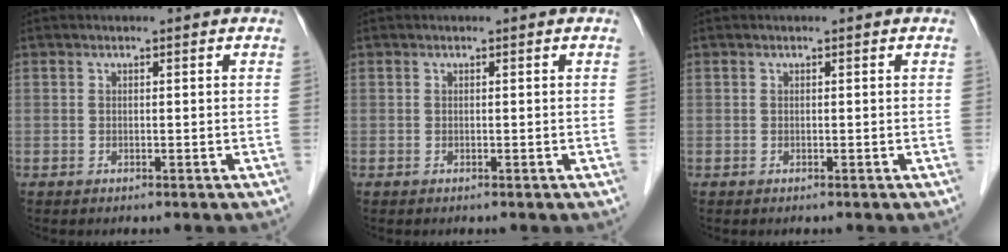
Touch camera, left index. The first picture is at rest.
{"total": 0.0}
{"total": 0.0}